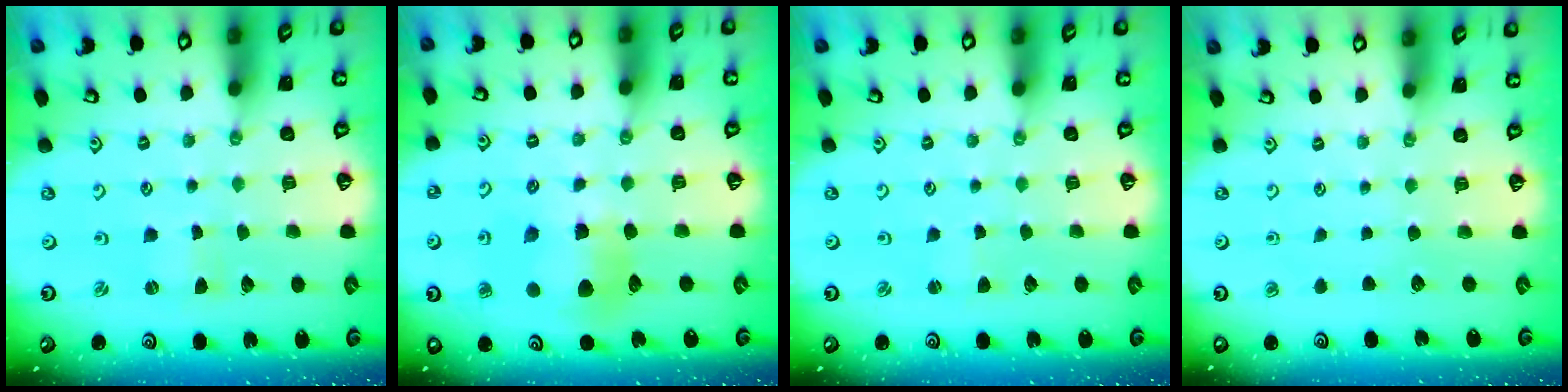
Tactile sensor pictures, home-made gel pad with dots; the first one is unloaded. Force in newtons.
{"total": 11.2, "press": 11.1, "slide": 0.7}
{"total": 1.6, "press": 1.6, "slide": 0.1}
{"total": 0.0}